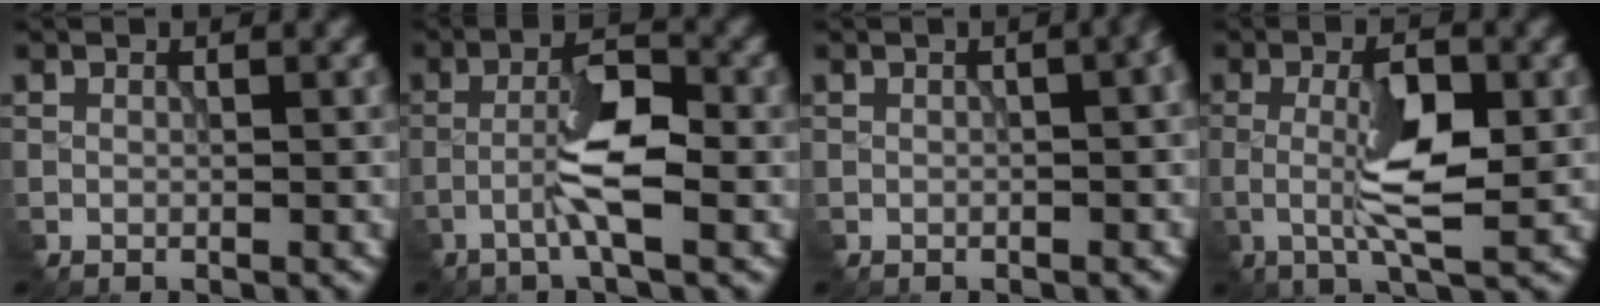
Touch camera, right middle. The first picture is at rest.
{"total": 4.5, "force": [-1.8, 0.7, 4.1], "torque": [-0.080, 0.013, -0.041]}
{"total": 6.8, "force": [0.1, 3.2, 6.0], "torque": [-0.011, 0.015, -0.021]}
{"total": 5.8, "force": [-0.5, 1.5, 5.6], "torque": [-0.111, 0.000, -0.013]}